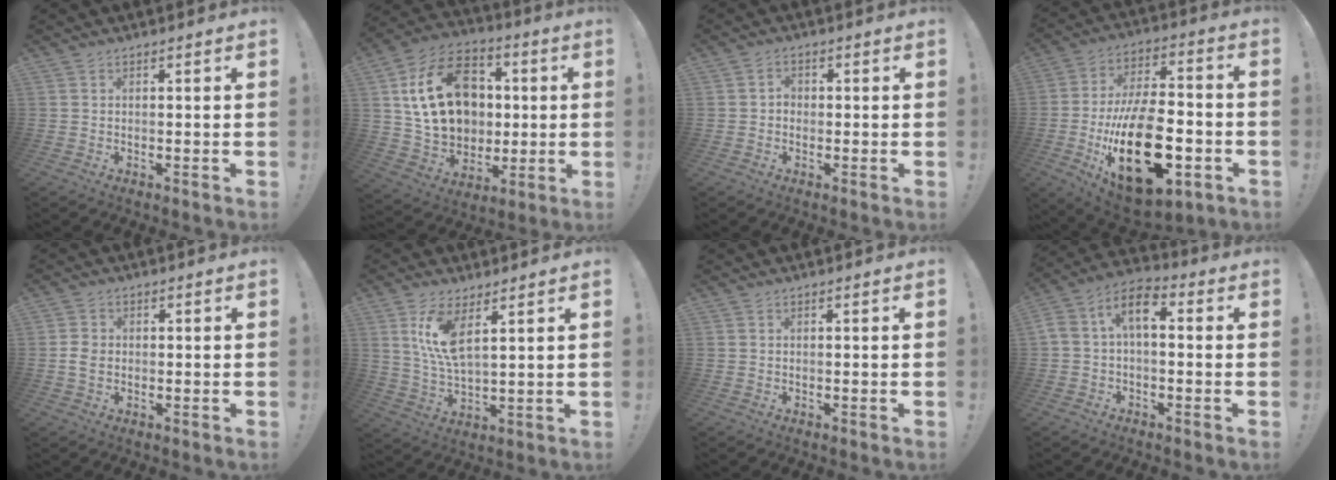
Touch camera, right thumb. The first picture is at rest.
{"total": 22.4, "force": [3.4, 17.4, 13.7], "torque": [-0.223, 0.008, 0.084]}
{"total": 2.3, "force": [-0.8, 1.8, 1.2], "torque": [-0.026, 0.011, -0.015]}
{"total": 28.5, "force": [-8.1, 14.8, 23.0], "torque": [-0.407, 0.040, -0.117]}
{"total": 3.9, "force": [-0.4, 3.0, 2.4], "torque": [-0.042, 0.006, -0.007]}
{"total": 10.2, "force": [5.1, 3.3, 8.2], "torque": [-0.161, -0.024, 0.088]}
{"total": 0.0}
{"total": 8.1, "force": [0.8, 4.6, 6.6], "torque": [-0.110, 0.008, 0.016]}